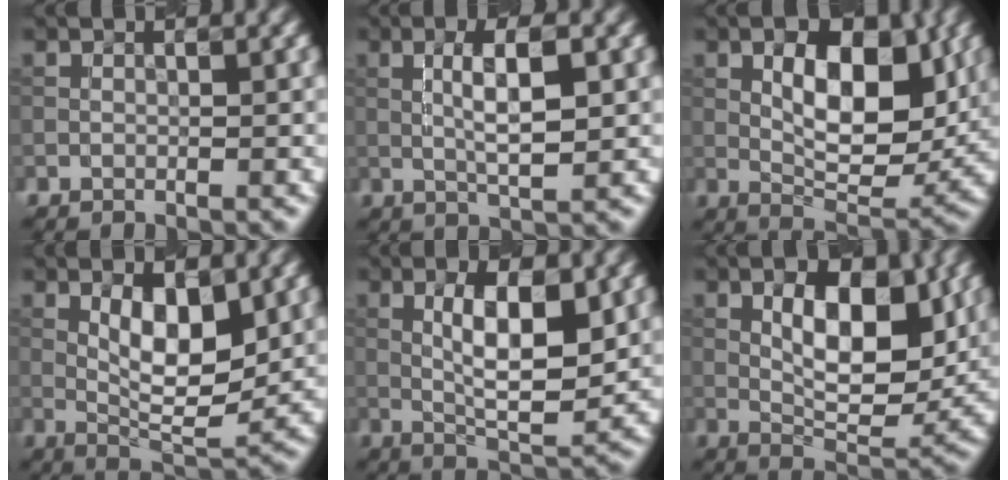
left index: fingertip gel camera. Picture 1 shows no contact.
{"total": 4.6, "force": [0.5, 1.0, 4.4], "torque": [-0.080, 0.004, 0.011]}
{"total": 8.8, "force": [1.9, 4.3, 7.4], "torque": [-0.111, -0.006, 0.033]}
{"total": 5.9, "force": [1.2, 2.2, 5.4], "torque": [-0.085, -0.006, 0.023]}
{"total": 7.1, "force": [1.0, 2.3, 6.7], "torque": [-0.107, -0.002, 0.020]}
{"total": 7.9, "force": [1.8, 3.6, 6.8], "torque": [-0.101, -0.005, 0.031]}